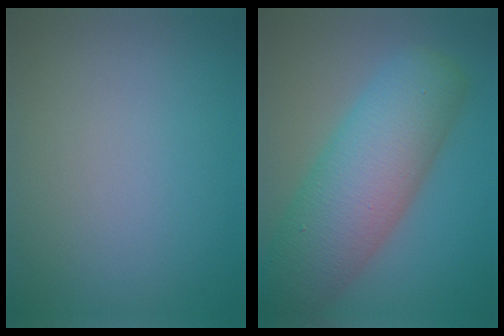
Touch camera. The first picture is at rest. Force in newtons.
{"total": 10.2, "press": 10.2, "slide": 0.4}